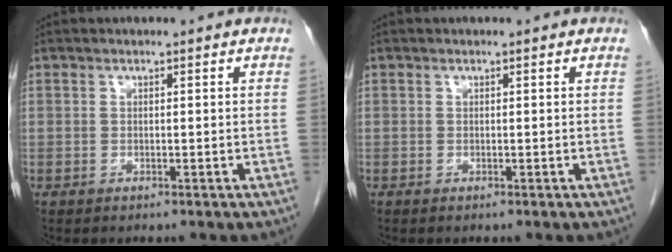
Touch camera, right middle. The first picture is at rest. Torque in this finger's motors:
{"motor_torque": [0.04, 0.12, 0.09, 0.01]}